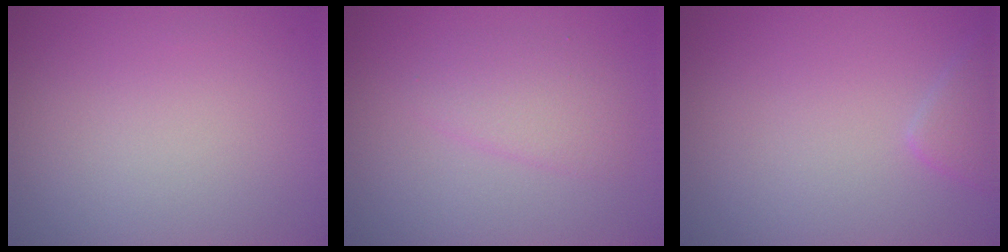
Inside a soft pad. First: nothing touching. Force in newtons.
{"total": 2.1, "press": 2.1, "slide": 0.1}
{"total": 1.6, "press": 1.6, "slide": 0.1}